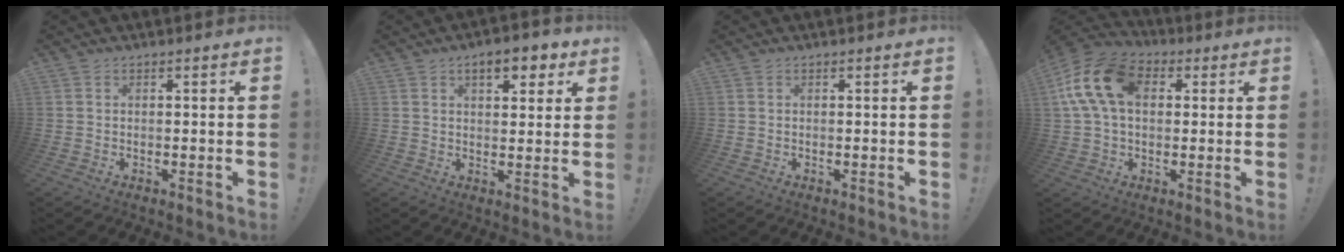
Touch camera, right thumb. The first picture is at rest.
{"total": 7.4, "force": [4.2, 3.2, 5.3], "torque": [-0.061, -0.012, 0.067]}
{"total": 0.0}
{"total": 17.0, "force": [3.9, 11.3, 12.0], "torque": [-0.223, 0.010, 0.072]}